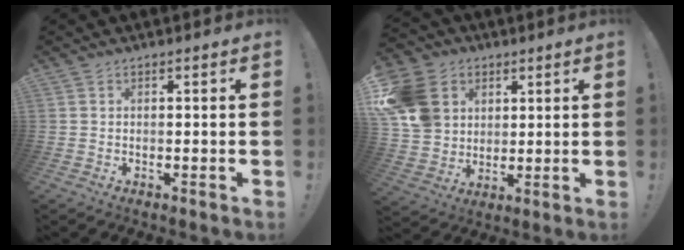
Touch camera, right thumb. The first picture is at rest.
{"total": 15.7, "force": [4.9, 13.2, 7.1], "torque": [-0.121, -0.012, 0.103]}